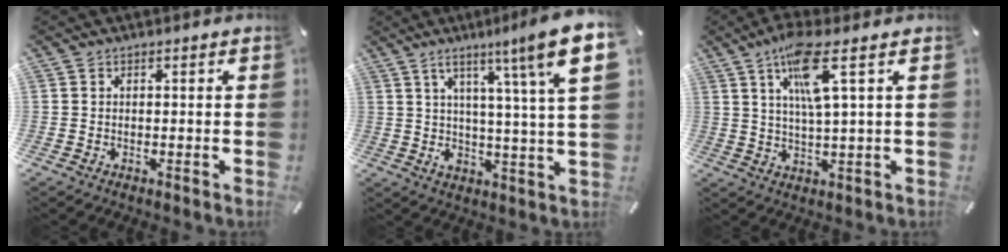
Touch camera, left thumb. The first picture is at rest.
{"total": 13.2, "force": [6.1, 0.7, 11.6], "torque": [-0.186, -0.040, 0.082]}
{"total": 10.2, "force": [4.4, 1.1, 9.1], "torque": [-0.168, -0.001, 0.070]}